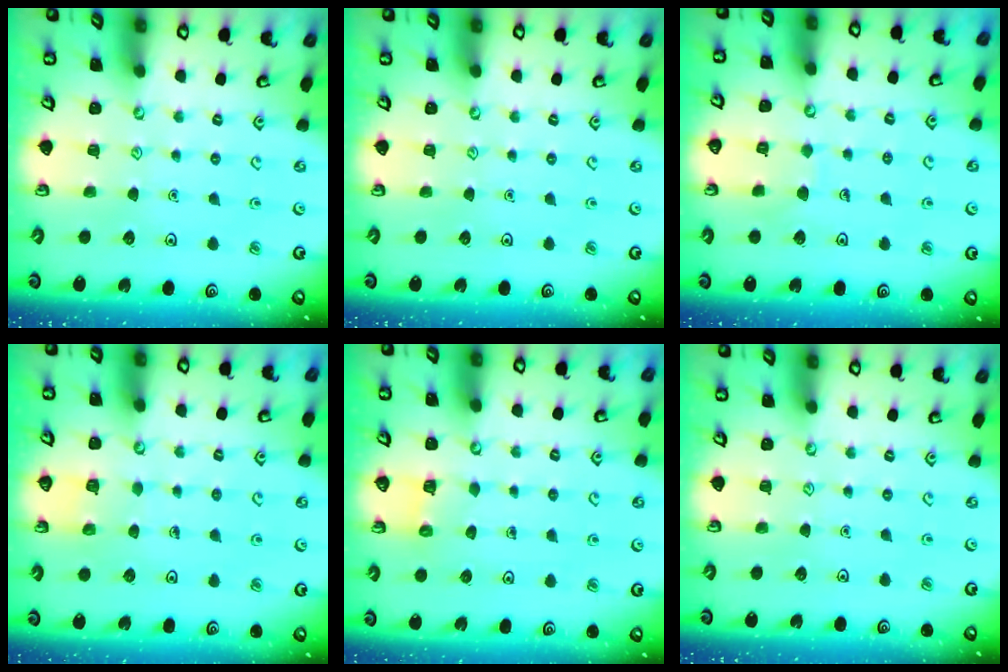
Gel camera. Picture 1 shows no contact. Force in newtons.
{"total": 0.0}
{"total": 6.1, "press": 6.1, "slide": 0.4}
{"total": 2.7, "press": 2.7, "slide": 0.1}
{"total": 3.8, "press": 3.8, "slide": 0.1}
{"total": 0.0}